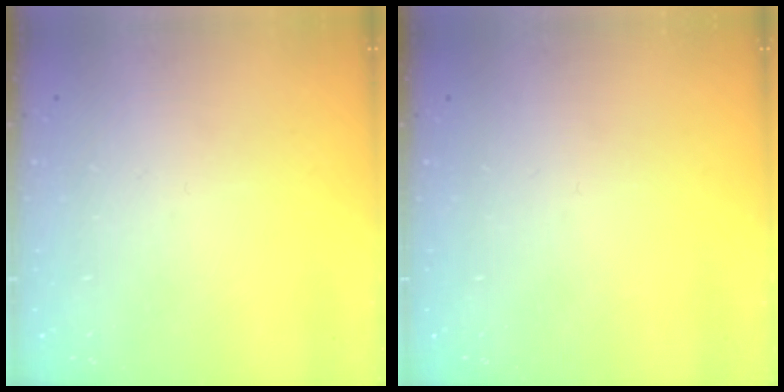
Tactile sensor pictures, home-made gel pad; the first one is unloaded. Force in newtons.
{"total": 0.0}